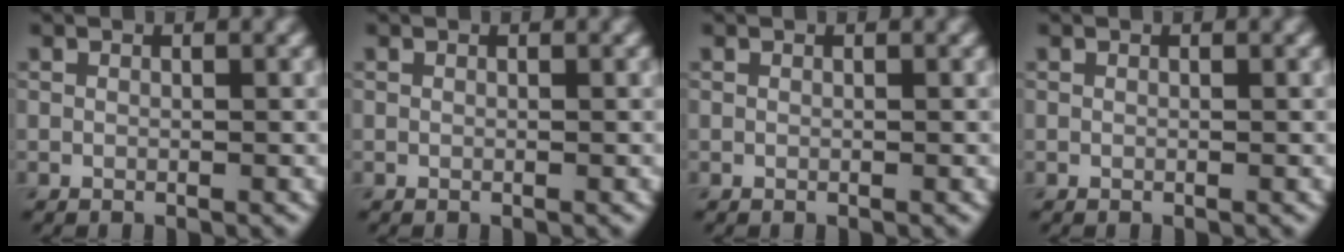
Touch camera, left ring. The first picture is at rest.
{"total": 0.0}
{"total": 0.0}
{"total": 0.0}